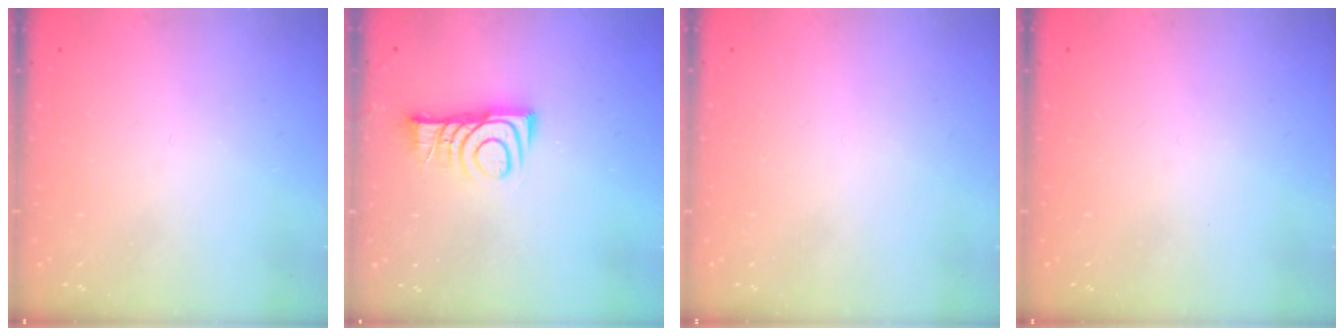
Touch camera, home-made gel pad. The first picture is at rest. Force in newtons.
{"total": 9.1, "press": 9.1, "slide": 0.4}
{"total": 1.5, "press": 1.5, "slide": 0.1}
{"total": 0.0}